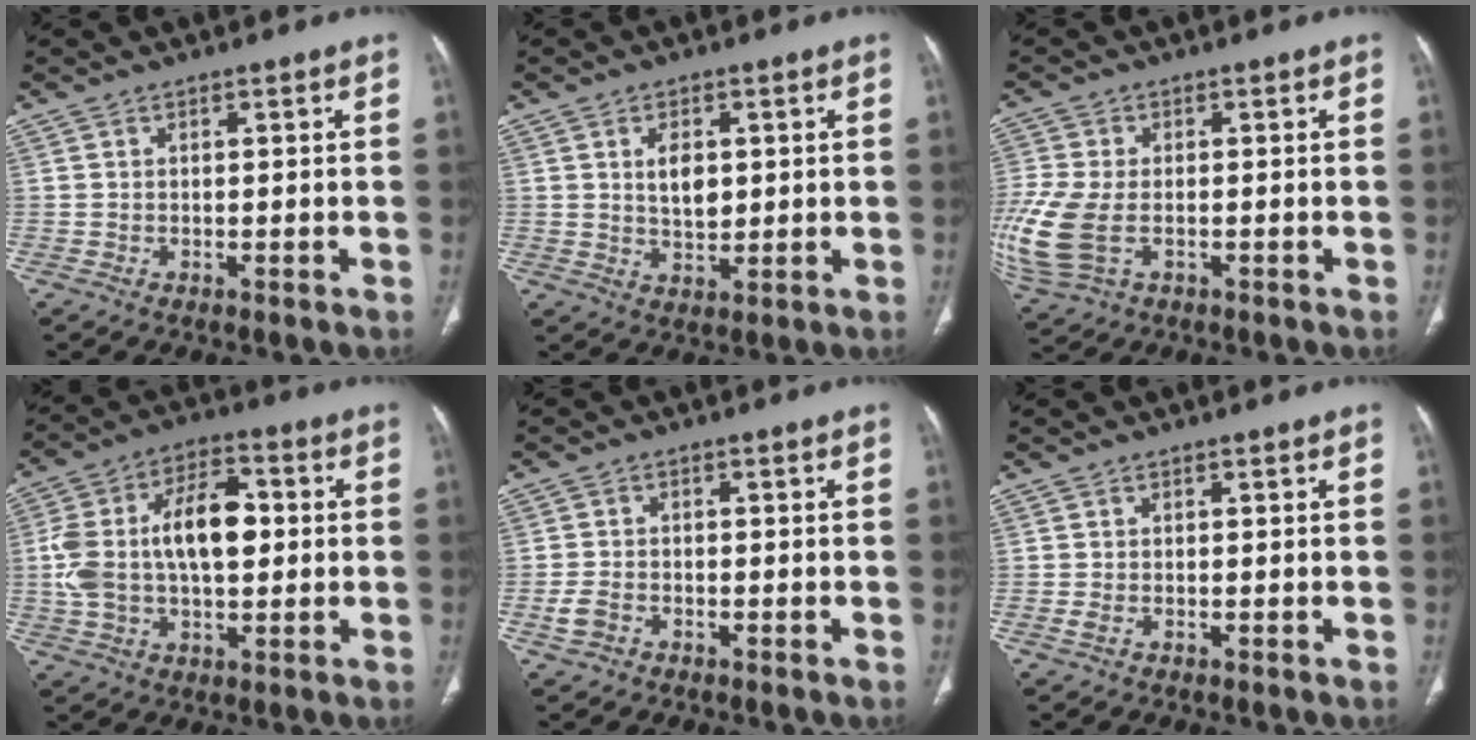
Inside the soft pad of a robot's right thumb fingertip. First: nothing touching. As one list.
[{"total": 5.2, "force": [1.2, 3.1, 4.0], "torque": [-0.056, -0.009, 0.022]}, {"total": 14.4, "force": [-2.9, 9.1, 10.8], "torque": [-0.303, -0.011, -0.044]}, {"total": 16.7, "force": [1.0, 9.4, 13.7], "torque": [-0.244, 0.031, 0.016]}, {"total": 3.1, "force": [-1.5, 2.1, 1.6], "torque": [-0.035, 0.011, -0.026]}, {"total": 0.9, "force": [-0.4, 0.4, 0.6], "torque": [-0.019, -0.001, -0.007]}]